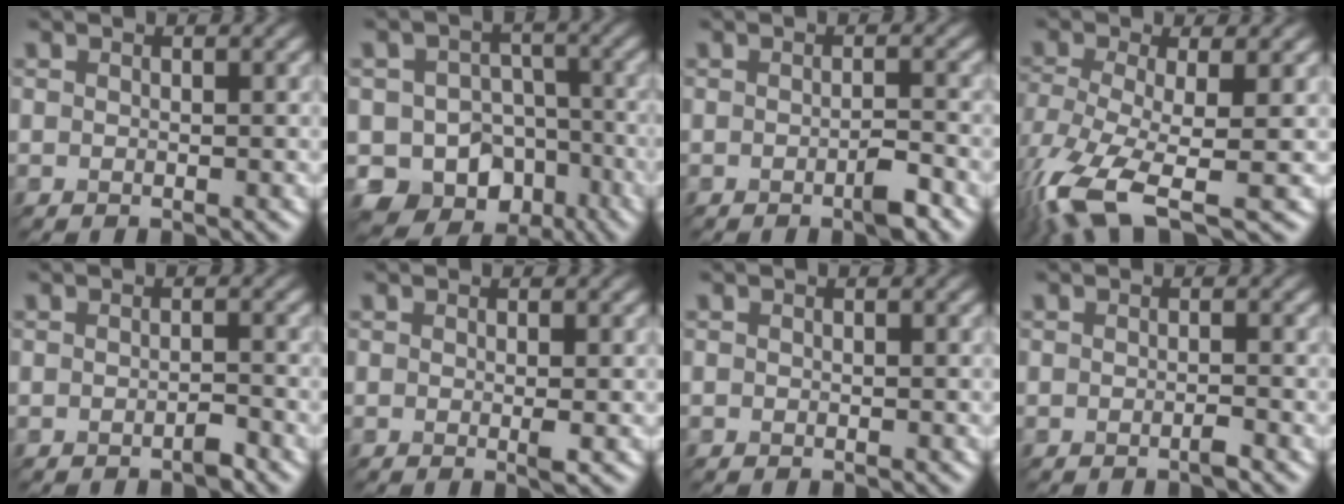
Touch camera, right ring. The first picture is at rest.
{"total": 9.7, "force": [-5.8, 7.6, 1.8], "torque": [-0.018, -0.020, -0.077]}
{"total": 1.8, "force": [-1.6, -0.4, 0.9], "torque": [-0.027, 0.003, -0.015]}
{"total": 8.2, "force": [-5.0, 2.4, 6.0], "torque": [-0.154, -0.011, -0.080]}
{"total": 1.5, "force": [-1.4, -0.6, -0.2], "torque": [-0.009, 0.002, -0.011]}
{"total": 0.8, "force": [-0.3, -0.2, 0.7], "torque": [-0.026, -0.001, 0.007]}
{"total": 0.8, "force": [-0.4, -0.5, -0.5], "torque": [-0.003, -0.002, 0.004]}
{"total": 1.2, "force": [-1.1, -0.6, -0.1], "torque": [-0.010, 0.001, -0.007]}